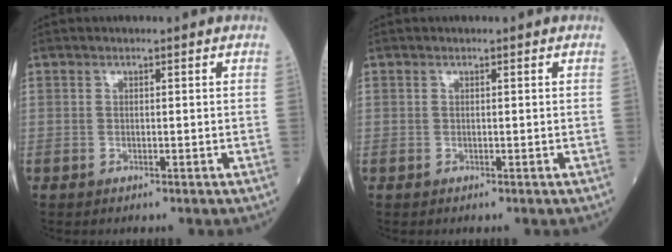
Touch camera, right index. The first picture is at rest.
{"total": 0.0}